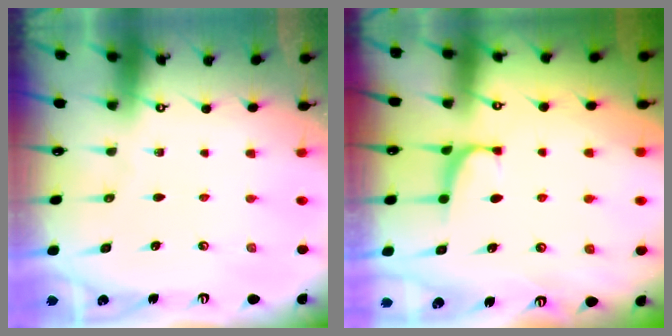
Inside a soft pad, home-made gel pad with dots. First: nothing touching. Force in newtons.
{"total": 0.8, "press": 0.6, "slide": 0.5}